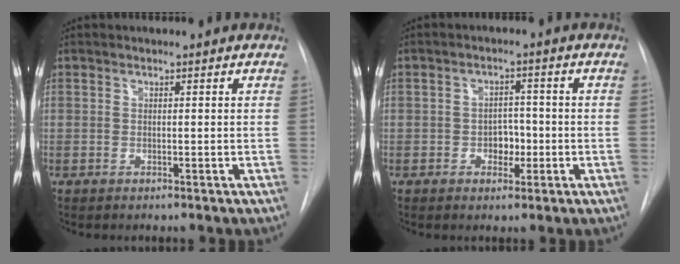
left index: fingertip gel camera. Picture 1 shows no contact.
{"total": 3.8, "force": [-2.0, 2.3, 2.2], "torque": [-0.024, 0.000, -0.027]}